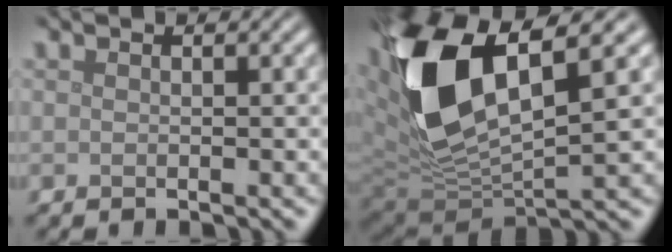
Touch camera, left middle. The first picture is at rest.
{"total": 12.6, "force": [3.3, 5.8, 10.7], "torque": [-0.234, -0.012, 0.070]}